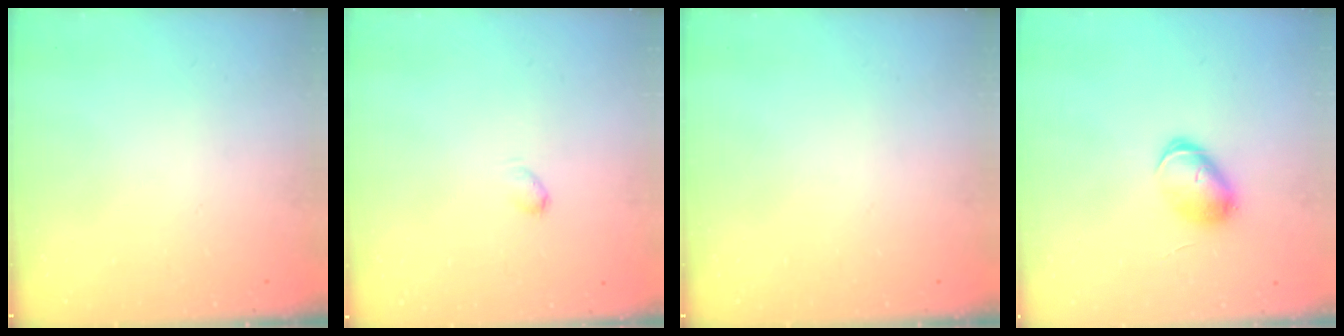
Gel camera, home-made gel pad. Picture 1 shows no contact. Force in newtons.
{"total": 2.2, "press": 2.2, "slide": 0.4}
{"total": 0.0}
{"total": 6.2, "press": 6.2, "slide": 0.1}